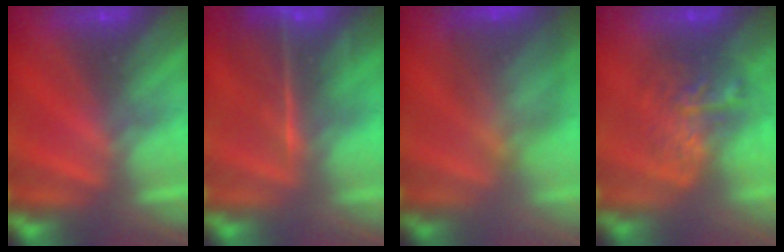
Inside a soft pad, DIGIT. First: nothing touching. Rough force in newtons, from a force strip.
{"total": 7.4}
{"total": 5.9}
{"total": 7.8}